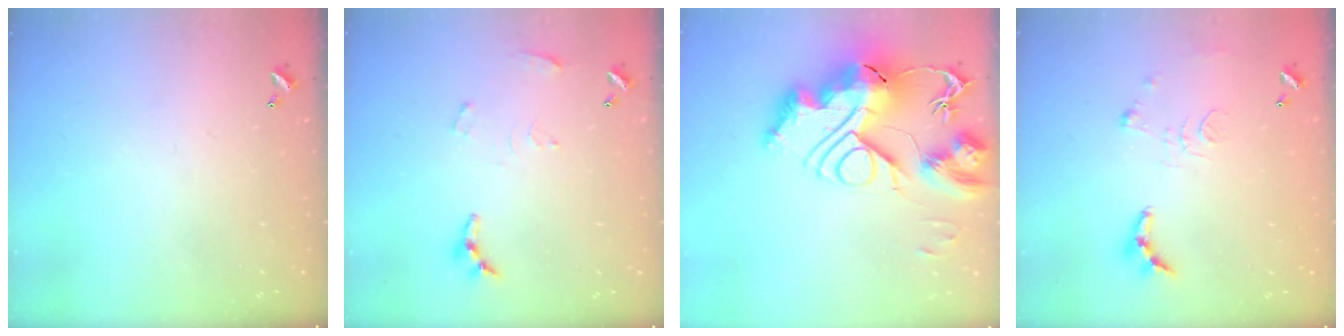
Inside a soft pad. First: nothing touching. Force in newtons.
{"total": 6.2, "press": 6.2, "slide": 0.5}
{"total": 0.7, "press": 0.7, "slide": 0.0}
{"total": 9.3, "press": 9.3, "slide": 0.8}